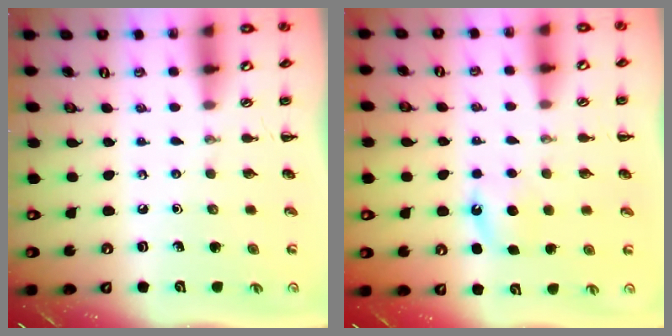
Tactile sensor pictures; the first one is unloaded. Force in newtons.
{"total": 4.8, "press": 4.5, "slide": 1.6}